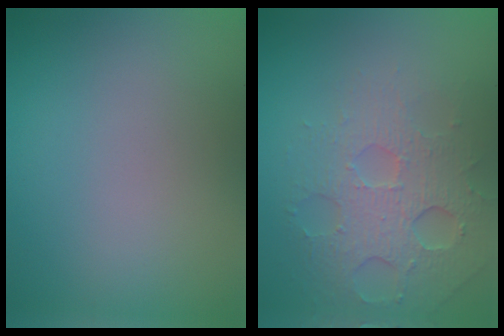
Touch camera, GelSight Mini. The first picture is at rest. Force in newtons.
{"total": 4.5, "press": 3.8, "slide": 2.3}